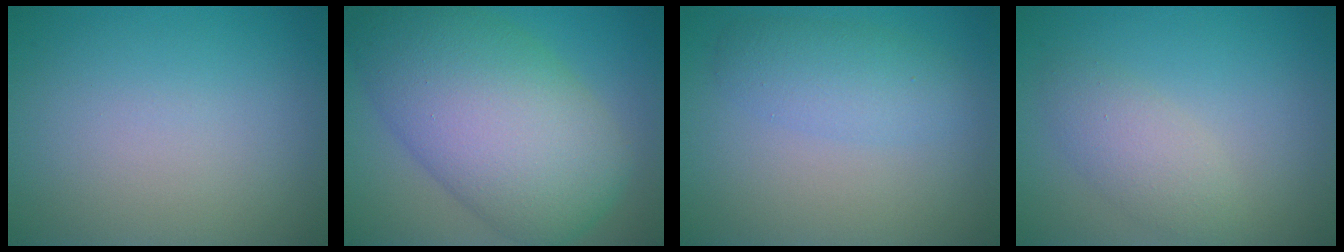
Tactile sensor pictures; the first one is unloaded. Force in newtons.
{"total": 12.7, "press": 12.7, "slide": 0.4}
{"total": 3.0, "press": 3.0, "slide": 0.1}
{"total": 2.6, "press": 2.6, "slide": 0.2}